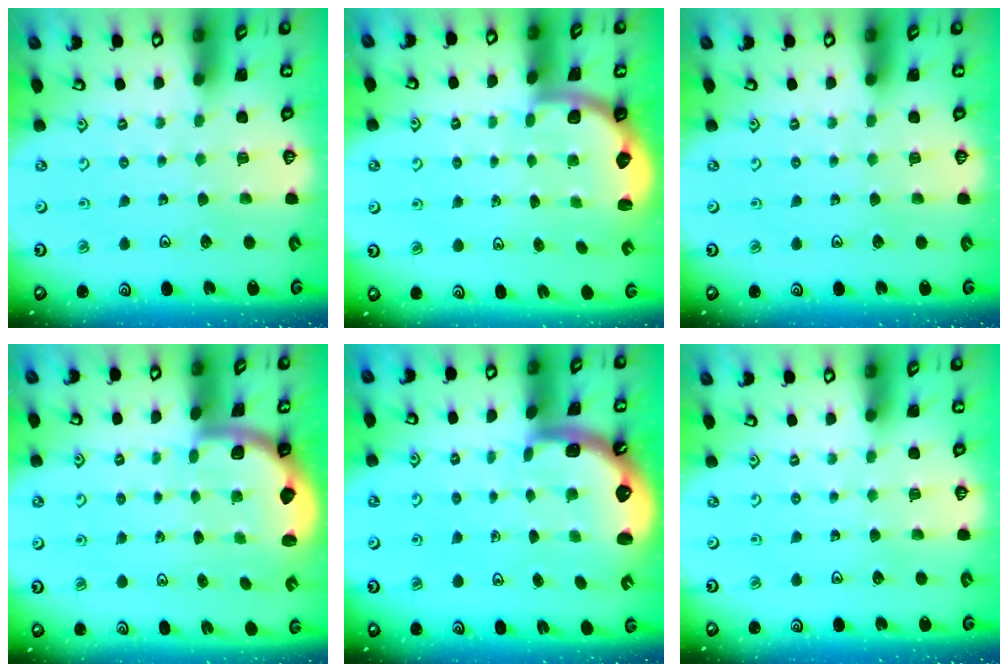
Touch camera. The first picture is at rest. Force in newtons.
{"total": 2.2, "press": 2.1, "slide": 0.8}
{"total": 0.0}
{"total": 2.0, "press": 1.9, "slide": 0.5}
{"total": 1.5, "press": 1.4, "slide": 0.6}
{"total": 0.0}